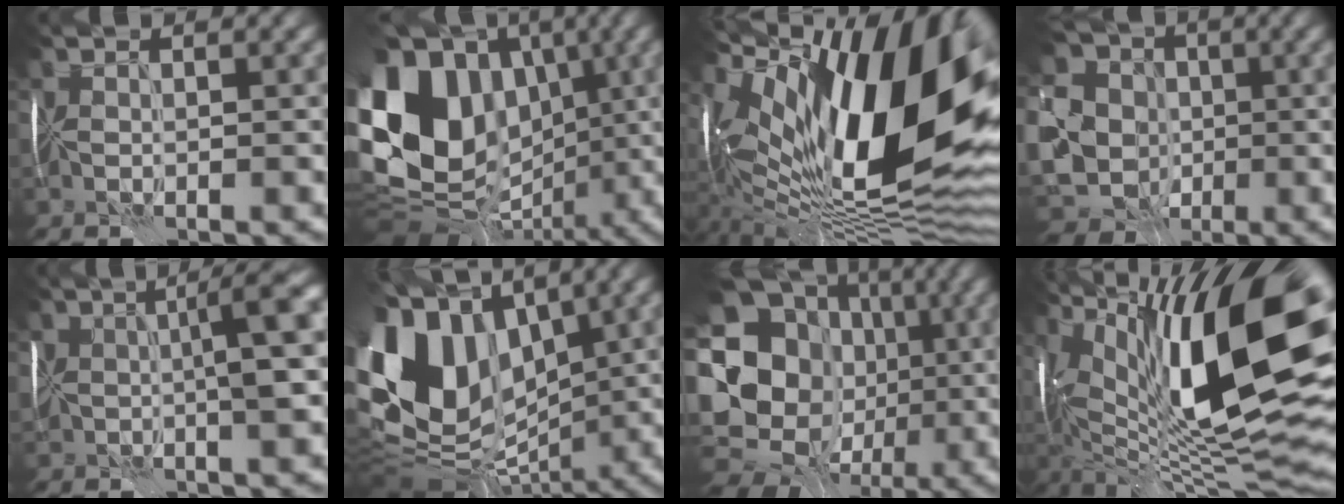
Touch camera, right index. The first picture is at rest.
{"total": 15.8, "force": [0.9, 12.8, 9.2], "torque": [-0.190, 0.022, 0.023]}
{"total": 18.3, "force": [3.0, 8.2, 16.1], "torque": [-0.270, 0.020, 0.042]}
{"total": 11.6, "force": [-1.4, 9.8, 5.9], "torque": [-0.142, -0.006, -0.015]}
{"total": 7.4, "force": [0.3, 2.2, 7.1], "torque": [-0.103, 0.013, 0.007]}
{"total": 14.6, "force": [0.7, 10.9, 9.6], "torque": [-0.219, 0.003, 0.015]}
{"total": 20.1, "force": [-1.4, 17.4, 9.9], "torque": [-0.198, 0.018, -0.032]}
{"total": 17.6, "force": [3.7, 6.5, 15.9], "torque": [-0.257, 0.024, 0.066]}